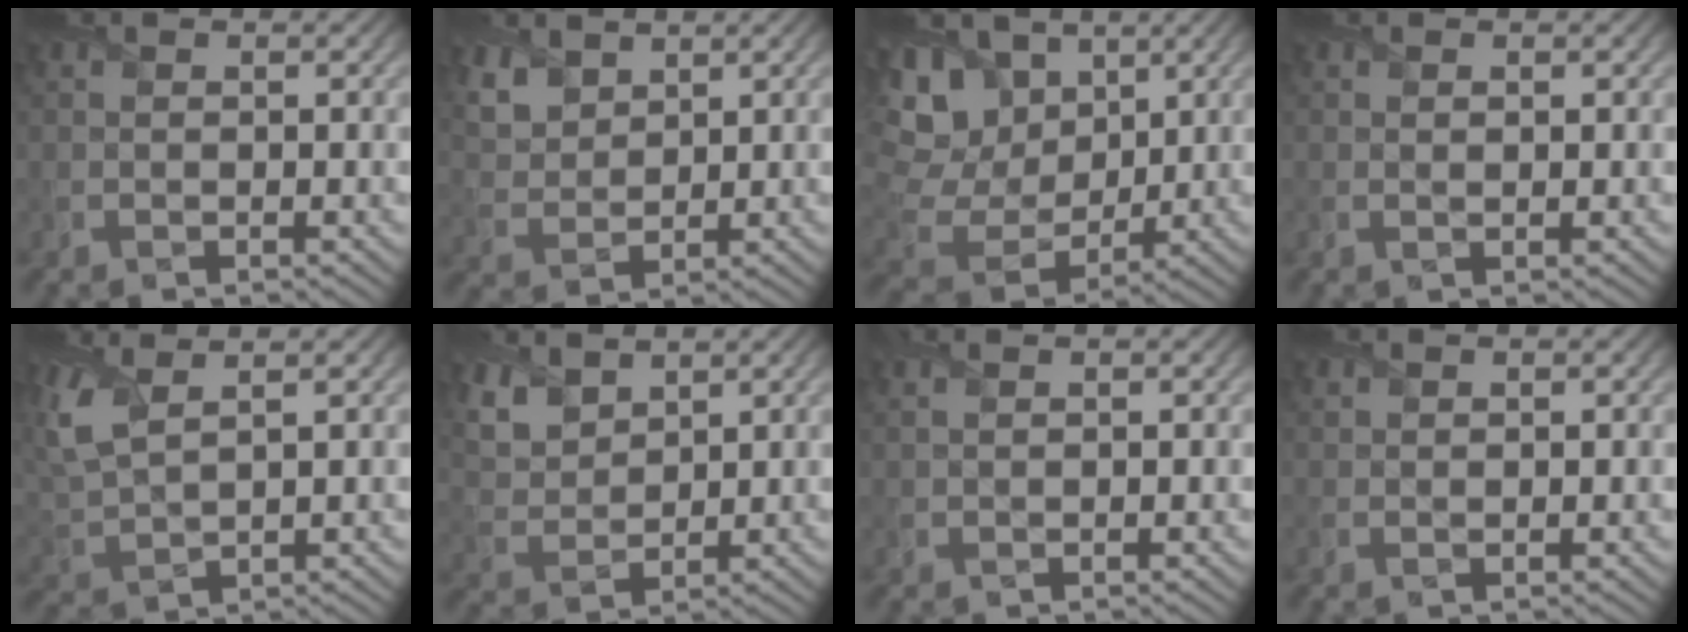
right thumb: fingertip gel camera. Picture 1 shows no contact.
{"total": 5.0, "force": [3.5, 2.8, 2.2], "torque": [-0.069, -0.004, 0.081]}
{"total": 16.5, "force": [6.1, 12.5, 8.9], "torque": [-0.280, 0.035, 0.126]}
{"total": 0.5, "force": [0.3, 0.2, 0.4], "torque": [-0.008, -0.001, 0.005]}
{"total": 6.9, "force": [3.9, 2.6, 5.1], "torque": [-0.150, 0.010, 0.080]}
{"total": 6.2, "force": [4.4, 3.1, 3.0], "torque": [-0.090, 0.002, 0.096]}
{"total": 1.0, "force": [0.8, 0.0, 0.5], "torque": [-0.017, 0.004, 0.019]}
{"total": 0.7, "force": [0.7, 0.1, 0.2], "torque": [-0.007, -0.001, 0.016]}